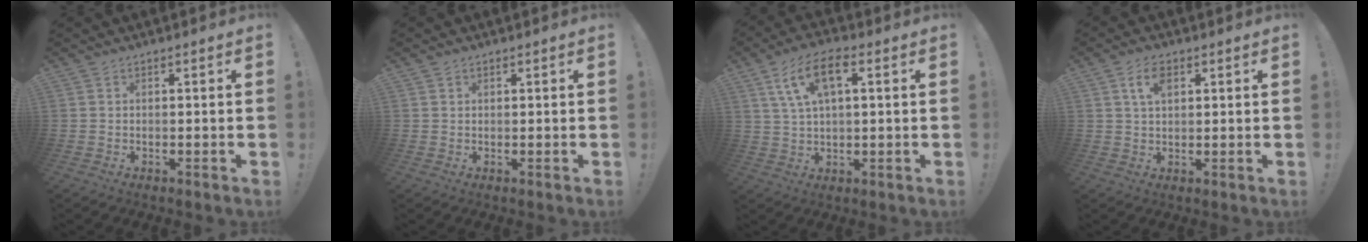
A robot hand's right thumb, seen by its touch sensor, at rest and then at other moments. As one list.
[{"total": 0.8, "force": [0.6, 0.5, 0.1], "torque": [0.002, -0.002, 0.012]}, {"total": 10.6, "force": [4.2, 4.7, 8.6], "torque": [-0.155, 0.001, 0.077]}, {"total": 5.7, "force": [2.4, 3.2, 4.2], "torque": [-0.071, 0.003, 0.041]}]